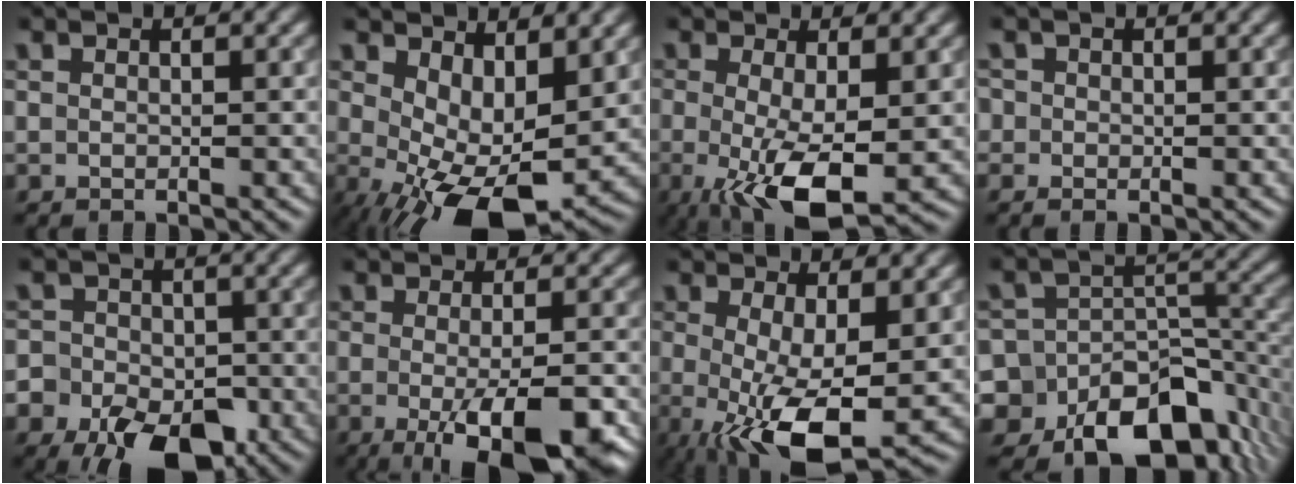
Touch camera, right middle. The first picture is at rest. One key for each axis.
{"total": 9.5, "fx": -0.7, "fy": 4.7, "fz": 8.3, "tx": -0.140, "ty": -0.017, "tz": 0.000}
{"total": 8.0, "fx": -1.8, "fy": 2.6, "fz": 7.4, "tx": -0.139, "ty": -0.021, "tz": -0.026}
{"total": 0.8, "fx": -0.3, "fy": 0.7, "fz": 0.2, "tx": 0.001, "ty": -0.003, "tz": -0.008}
{"total": 11.7, "fx": -6.1, "fy": 8.5, "fz": 5.2, "tx": -0.060, "ty": -0.045, "tz": -0.120}
{"total": 9.6, "fx": -3.7, "fy": 2.9, "fz": 8.3, "tx": -0.125, "ty": -0.017, "tz": -0.046}
{"total": 9.3, "fx": -1.9, "fy": 3.4, "fz": 8.4, "tx": -0.159, "ty": -0.022, "tz": -0.028}
{"total": 15.7, "fx": -9.8, "fy": 10.0, "fz": 7.1, "tx": -0.119, "ty": -0.003, "tz": -0.120}